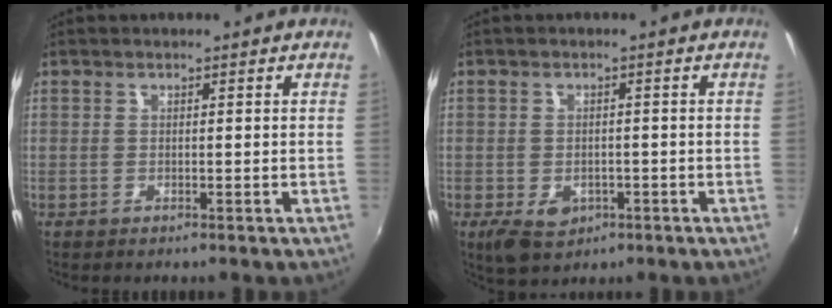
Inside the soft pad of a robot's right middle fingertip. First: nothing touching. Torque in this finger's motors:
{"motor_torque": [0.55, -0.50, 0.25, 0.08]}